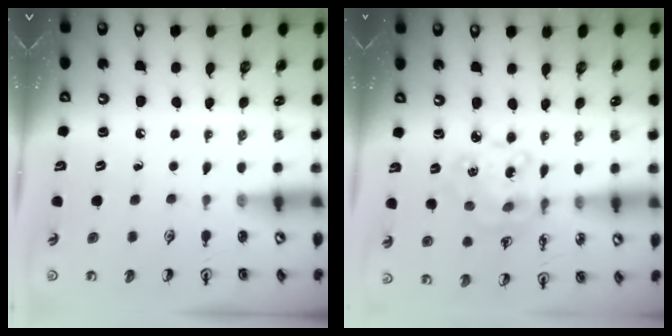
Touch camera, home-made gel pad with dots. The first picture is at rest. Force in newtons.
{"total": 8.5, "press": 8.5, "slide": 0.7}